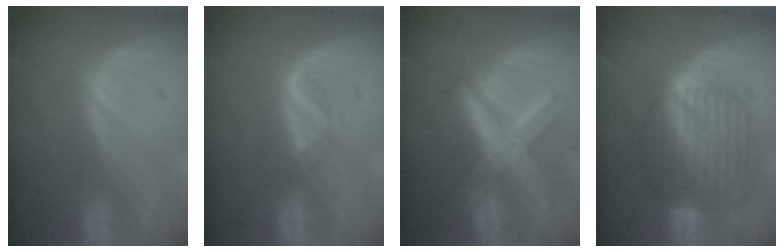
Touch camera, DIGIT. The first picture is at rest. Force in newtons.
{"total": 1.6, "press": 1.5, "slide": 0.7}
{"total": 8.8, "press": 8.8, "slide": 0.7}
{"total": 9.3, "press": 9.3, "slide": 0.6}